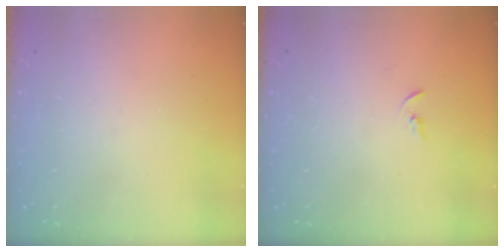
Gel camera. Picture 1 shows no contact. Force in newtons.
{"total": 2.2, "press": 2.2, "slide": 0.2}